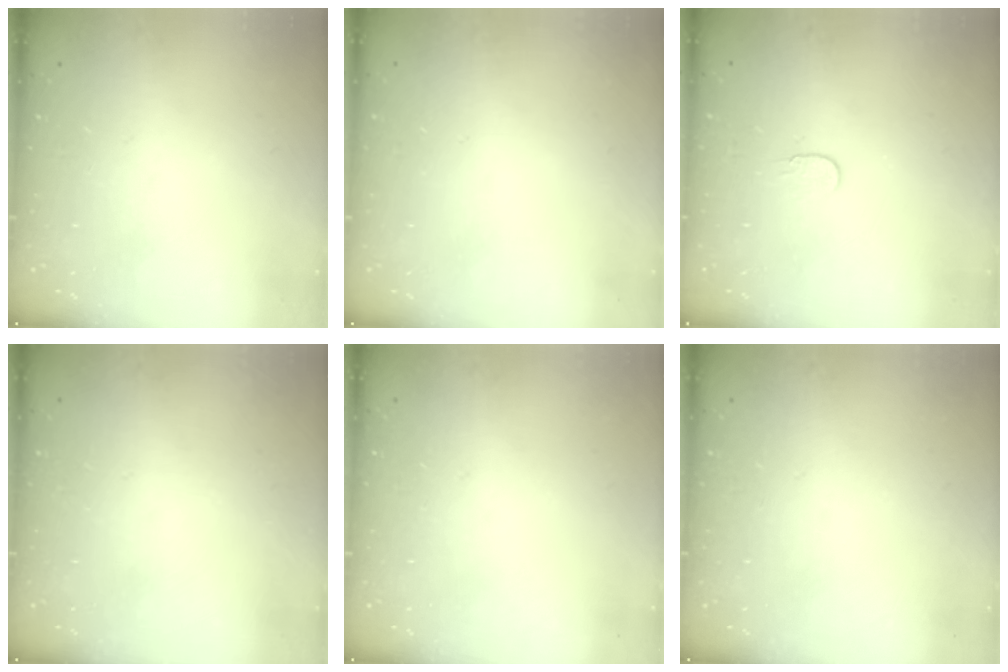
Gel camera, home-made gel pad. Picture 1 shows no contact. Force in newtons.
{"total": 0.6, "press": 0.6, "slide": 0.2}
{"total": 3.7, "press": 3.7, "slide": 0.4}
{"total": 0.0}
{"total": 0.0}
{"total": 0.0}